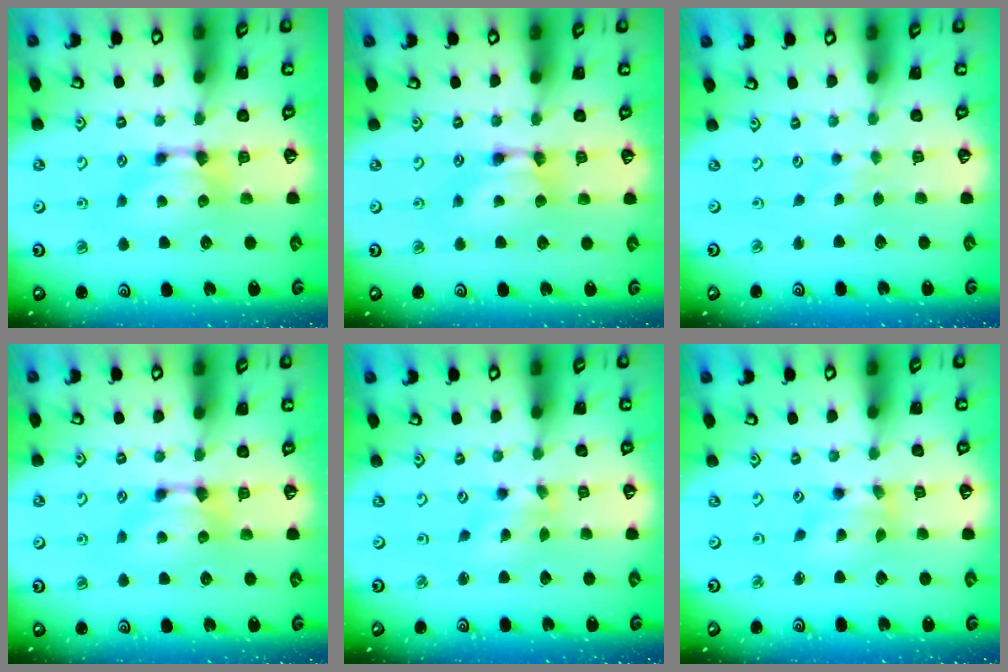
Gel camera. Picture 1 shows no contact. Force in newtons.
{"total": 1.7, "press": 1.7, "slide": 0.1}
{"total": 4.2, "press": 4.1, "slide": 0.3}
{"total": 0.0}
{"total": 1.5, "press": 1.0, "slide": 1.1}
{"total": 2.3, "press": 1.7, "slide": 1.5}